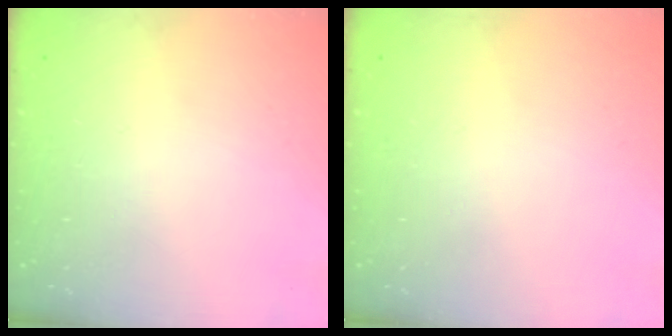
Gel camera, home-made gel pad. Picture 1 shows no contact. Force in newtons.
{"total": 0.0}